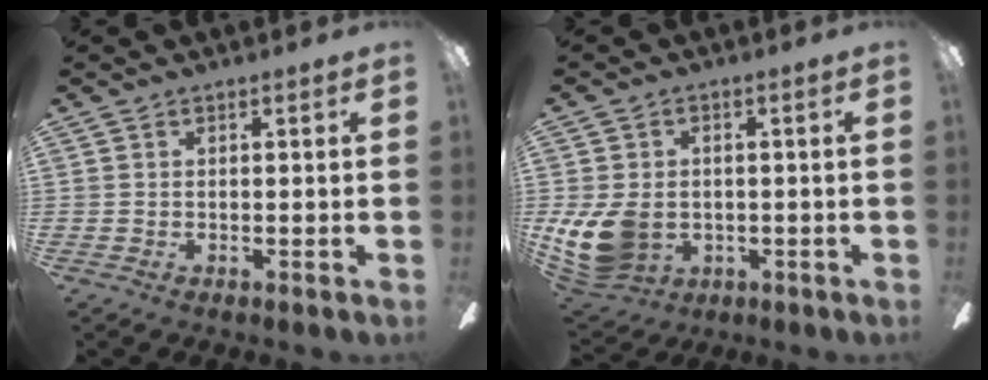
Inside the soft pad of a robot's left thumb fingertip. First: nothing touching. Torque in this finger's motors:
{"motor_torque": [-0.35, 1.10, 0.15, -0.04, 0.13]}